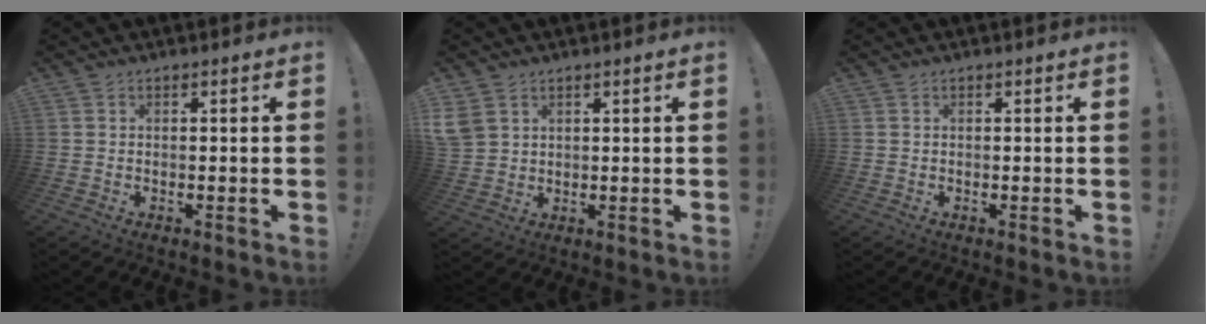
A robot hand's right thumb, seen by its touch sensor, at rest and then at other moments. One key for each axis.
{"total": 5.3, "fx": 2.6, "fy": 3.8, "fz": 2.5, "tx": -0.051, "ty": -0.007, "tz": 0.055}
{"total": 0.0}